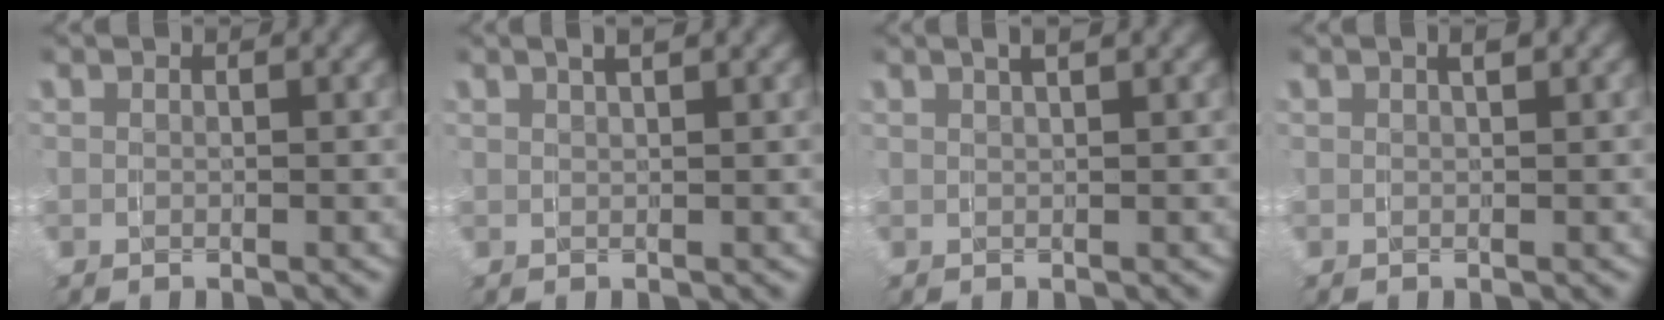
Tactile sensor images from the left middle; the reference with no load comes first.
{"total": 2.3, "force": [1.5, 0.4, 1.6], "torque": [-0.021, 0.014, 0.020]}
{"total": 2.3, "force": [1.5, 0.4, 1.6], "torque": [-0.020, 0.015, 0.020]}
{"total": 0.8, "force": [0.5, 0.0, 0.7], "torque": [-0.009, 0.008, 0.006]}